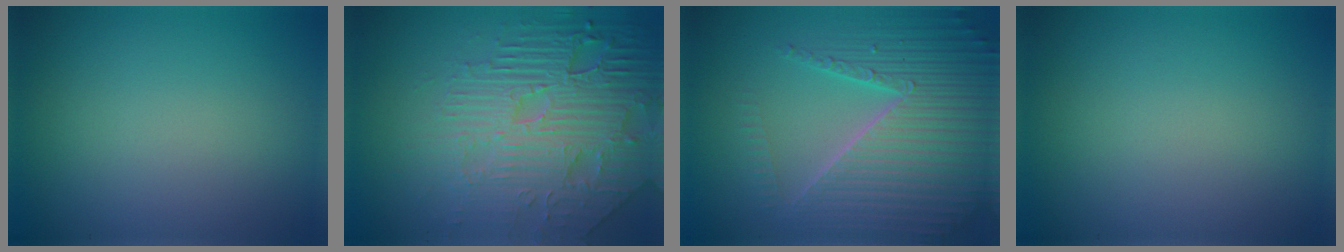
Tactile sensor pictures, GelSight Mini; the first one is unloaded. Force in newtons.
{"total": 8.0, "press": 6.2, "slide": 5.1}
{"total": 6.9, "press": 6.7, "slide": 1.6}
{"total": 0.0}